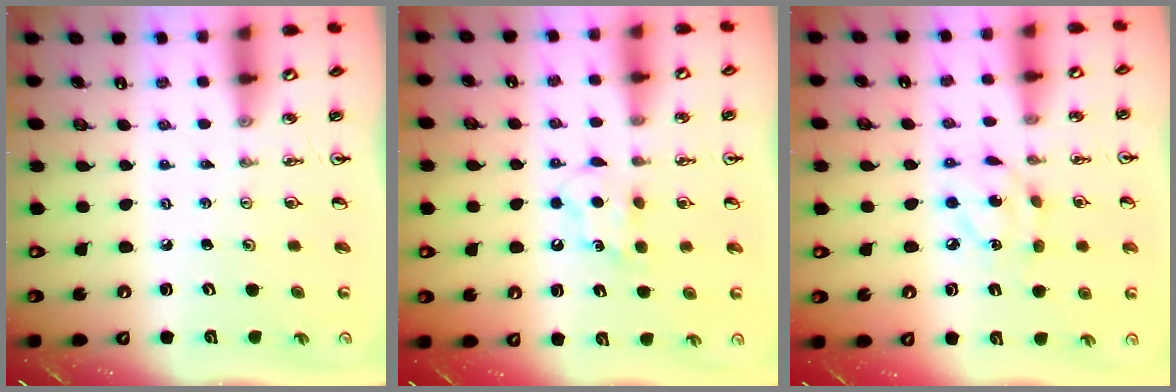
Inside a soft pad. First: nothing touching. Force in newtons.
{"total": 5.3, "press": 5.1, "slide": 1.4}
{"total": 7.4, "press": 7.4, "slide": 0.3}